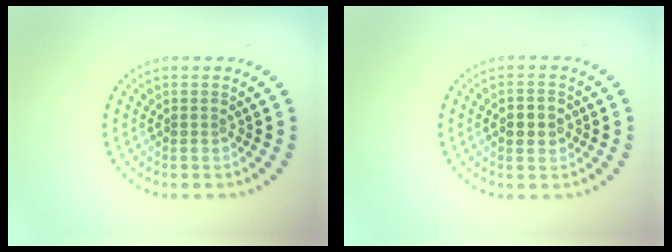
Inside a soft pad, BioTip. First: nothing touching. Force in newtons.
{"total": 2.1, "press": 2.1, "slide": 0.1}